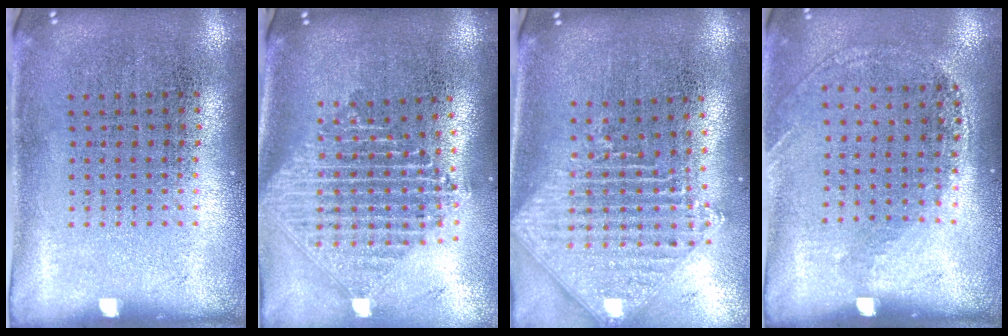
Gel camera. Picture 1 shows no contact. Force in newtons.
{"total": 2.4, "press": 1.8, "slide": 1.5}
{"total": 2.2, "press": 1.8, "slide": 1.3}
{"total": 1.2, "press": 1.0, "slide": 0.7}